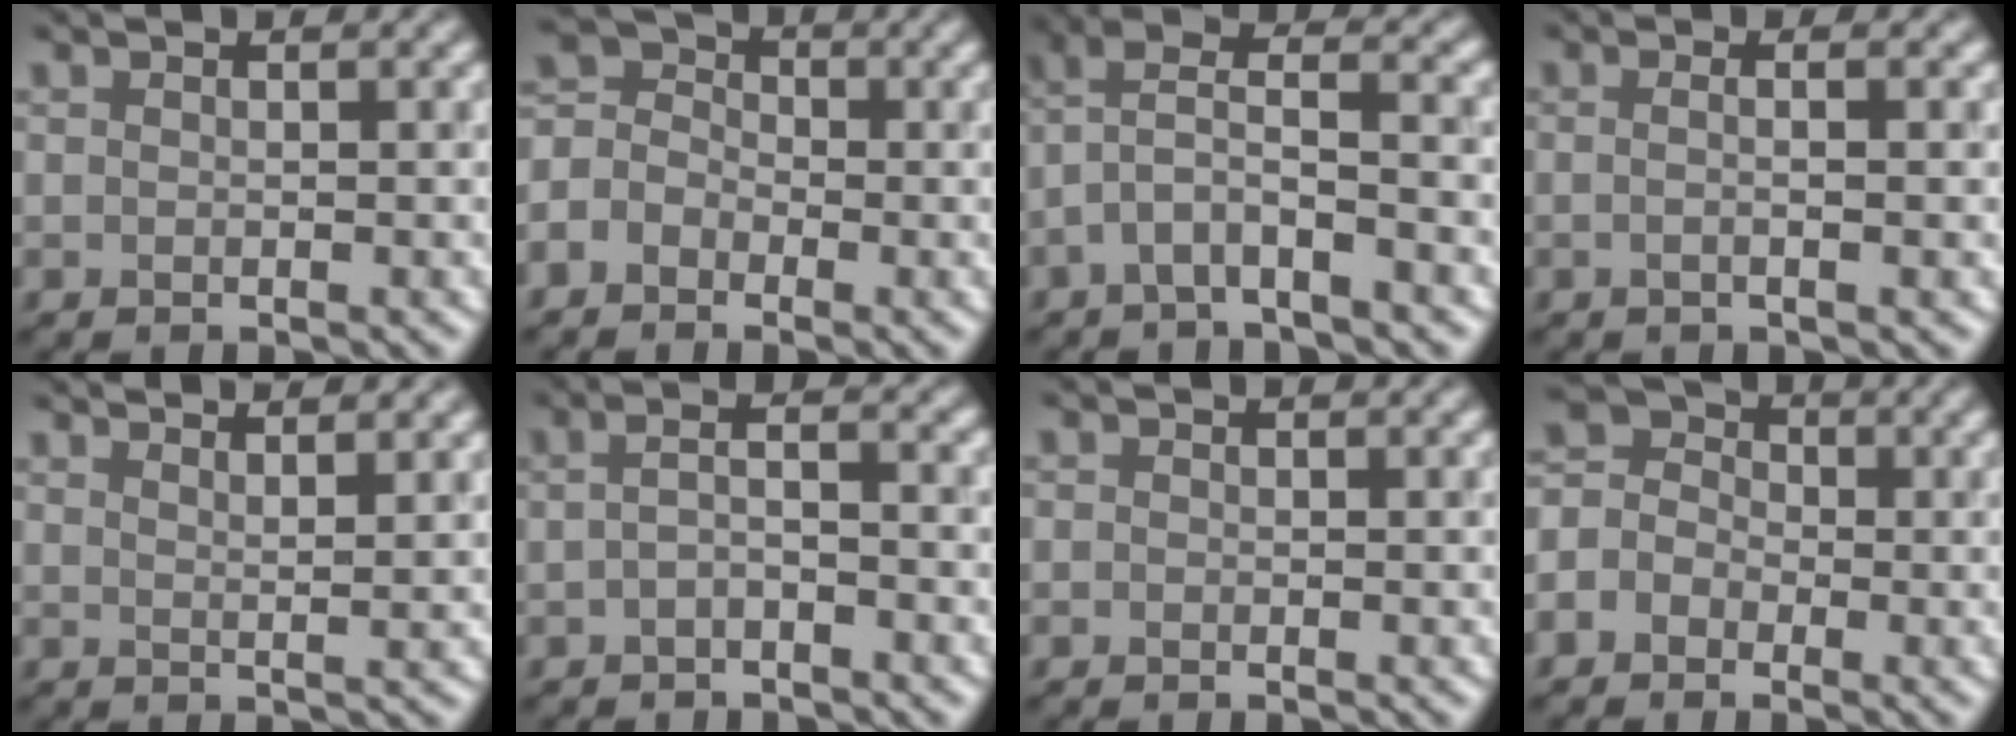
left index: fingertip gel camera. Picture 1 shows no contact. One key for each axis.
{"total": 3.3, "fx": -2.1, "fy": 2.3, "fz": 1.2, "tx": -0.028, "ty": 0.009, "tz": -0.040}
{"total": 3.7, "fx": -1.7, "fy": 0.6, "fz": 3.3, "tx": -0.074, "ty": 0.019, "tz": -0.033}
{"total": 3.6, "fx": 0.6, "fy": 1.8, "fz": 3.0, "tx": -0.006, "ty": 0.013, "tz": -0.024}
{"total": 4.1, "fx": 3.2, "fy": 1.0, "fz": 2.3, "tx": -0.005, "ty": 0.025, "tz": 0.021}
{"total": 1.7, "fx": -0.9, "fy": 0.3, "fz": 1.4, "tx": -0.028, "ty": 0.007, "tz": -0.015}
{"total": 0.6, "fx": -0.4, "fy": -0.1, "fz": -0.4, "tx": 0.006, "ty": -0.002, "tz": 0.002}
{"total": 3.4, "fx": -1.6, "fy": 2.8, "fz": 1.1, "tx": -0.017, "ty": 0.013, "tz": -0.028}